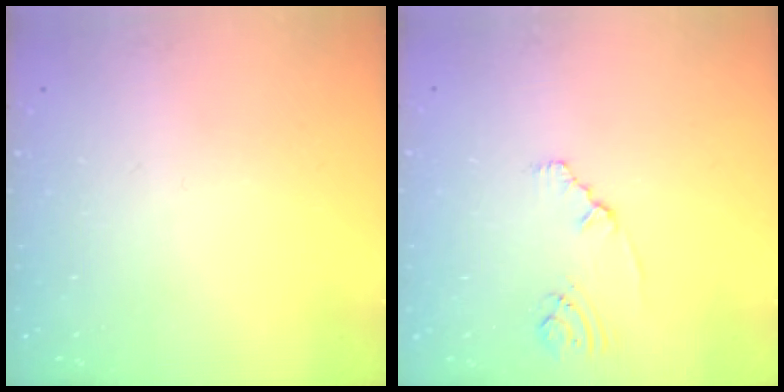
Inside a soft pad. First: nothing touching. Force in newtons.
{"total": 1.7, "press": 1.7, "slide": 0.4}